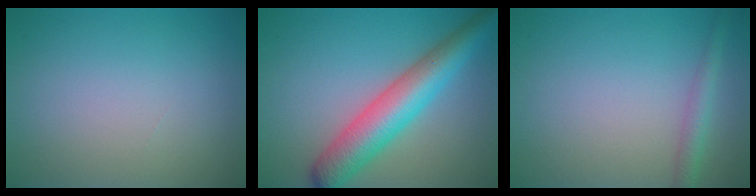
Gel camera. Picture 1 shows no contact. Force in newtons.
{"total": 7.0, "press": 7.0, "slide": 0.1}
{"total": 2.0, "press": 2.0, "slide": 0.1}